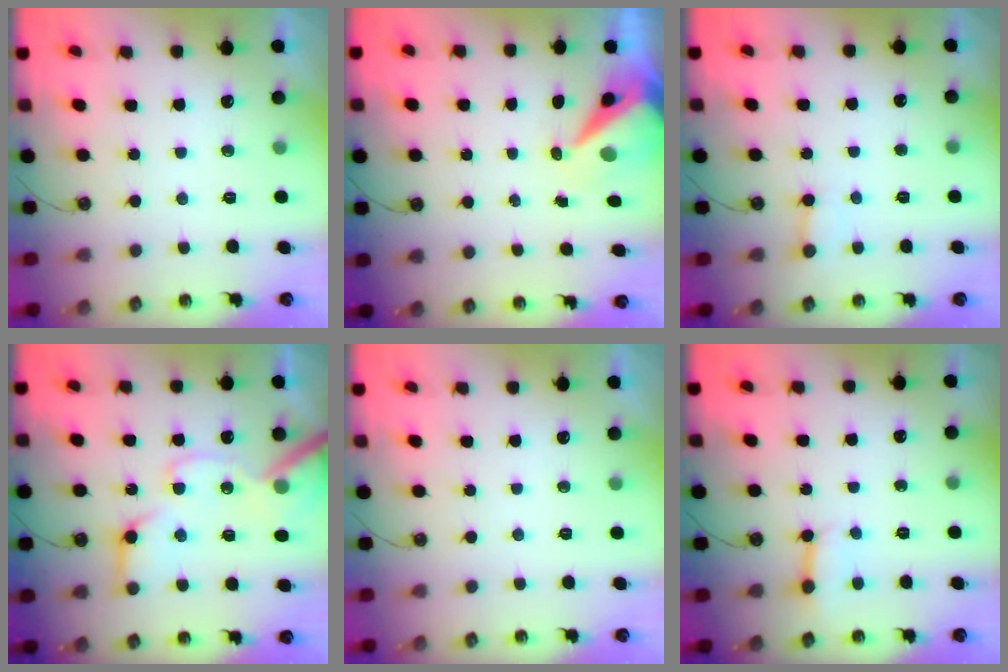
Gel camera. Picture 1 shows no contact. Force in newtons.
{"total": 8.6, "press": 8.5, "slide": 1.0}
{"total": 2.6, "press": 2.6, "slide": 0.1}
{"total": 17.8, "press": 17.6, "slide": 2.3}
{"total": 0.0}
{"total": 2.8, "press": 2.8, "slide": 0.3}